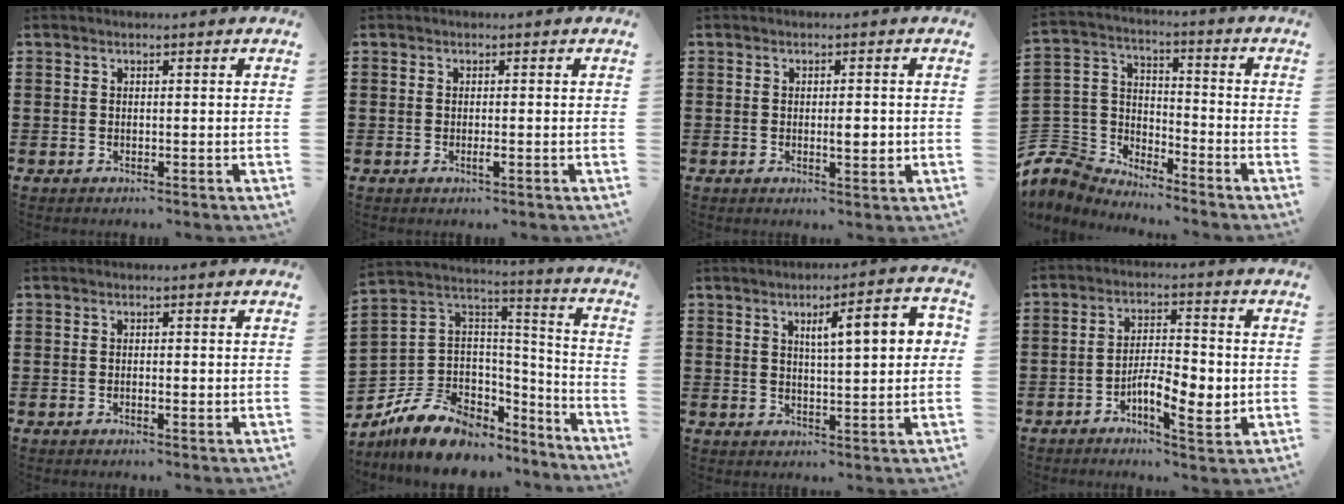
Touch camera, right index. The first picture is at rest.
{"total": 1.2, "force": [-0.4, 0.1, 1.1], "torque": [-0.027, -0.006, -0.010]}
{"total": 3.1, "force": [-0.3, 0.8, 3.0], "torque": [-0.052, -0.003, -0.005]}
{"total": 5.2, "force": [-4.2, 3.0, 0.1], "torque": [-0.054, -0.014, -0.096]}
{"total": 1.0, "force": [-0.2, 0.2, 0.9], "torque": [-0.017, -0.003, -0.003]}
{"total": 10.4, "force": [-6.5, 7.3, 3.5], "torque": [-0.092, 0.014, -0.117]}
{"total": 7.3, "force": [2.0, 1.6, 6.8], "torque": [-0.109, -0.005, 0.023]}
{"total": 7.6, "force": [-2.6, 2.8, 6.6], "torque": [-0.117, 0.004, -0.045]}